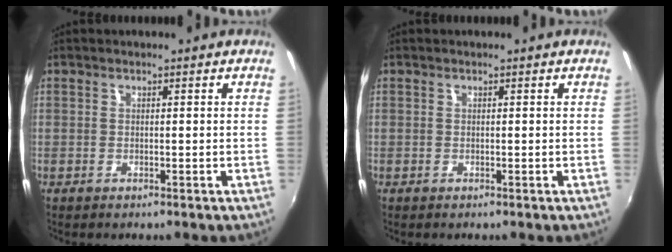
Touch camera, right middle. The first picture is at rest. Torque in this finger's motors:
{"motor_torque": [0.27, -0.27, 0.05, 0.01]}